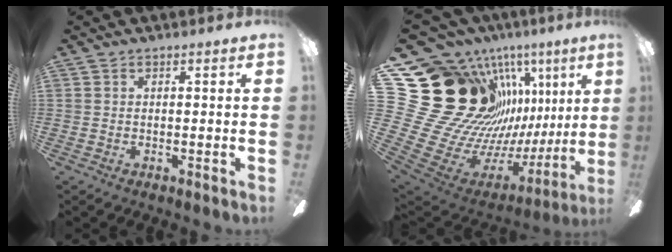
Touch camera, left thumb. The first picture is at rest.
{"total": 30.1, "force": [11.9, 21.0, 18.0], "torque": [-0.284, -0.150, 0.308]}